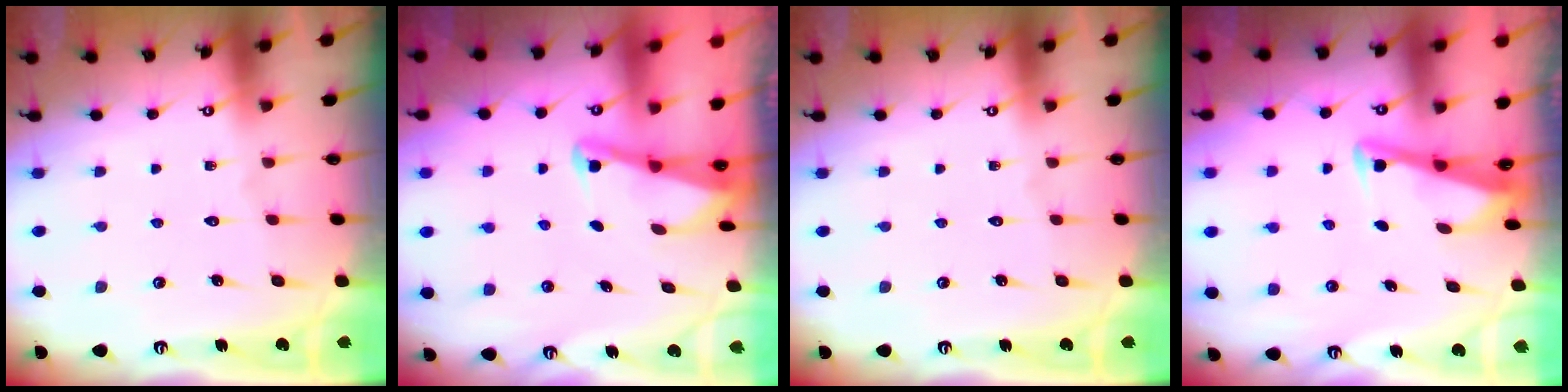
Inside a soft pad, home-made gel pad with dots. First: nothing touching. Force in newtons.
{"total": 2.0, "press": 2.0, "slide": 0.4}
{"total": 0.0}
{"total": 3.3, "press": 3.3, "slide": 0.4}